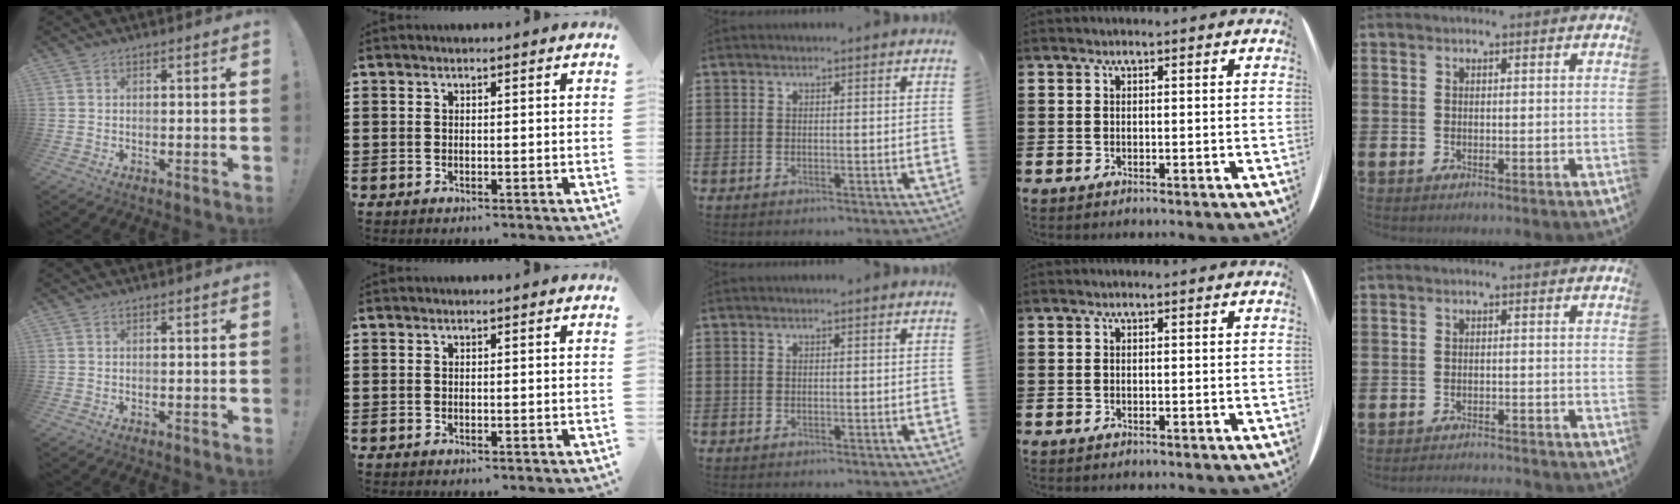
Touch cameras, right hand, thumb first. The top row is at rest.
{"little": {"total": 1.4, "force": [-1.4, -0.1, 0.0], "torque": [-0.003, 0.003, -0.029]}}